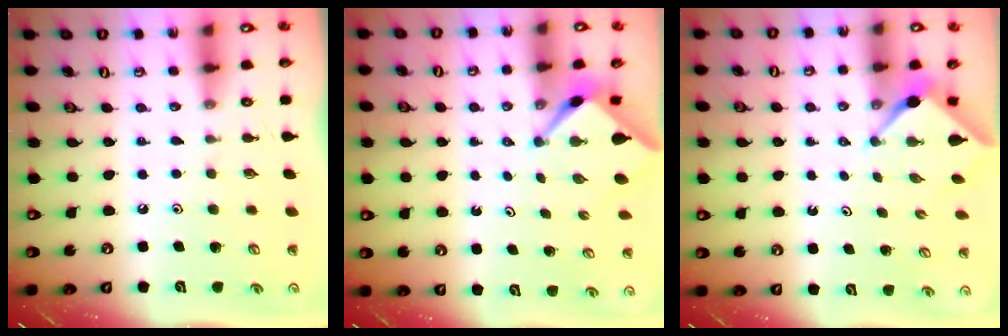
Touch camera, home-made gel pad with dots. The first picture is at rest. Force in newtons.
{"total": 2.7, "press": 2.7, "slide": 0.2}
{"total": 2.5, "press": 2.5, "slide": 0.3}